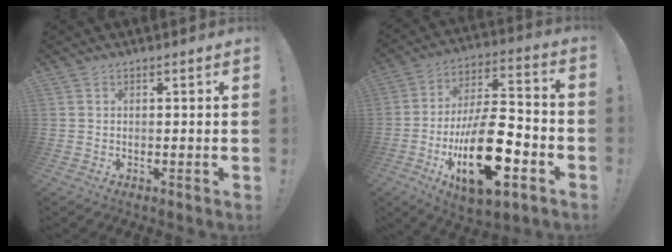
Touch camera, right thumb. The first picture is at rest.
{"total": 24.6, "force": [-8.5, 10.8, 20.4], "torque": [-0.365, 0.049, -0.127]}